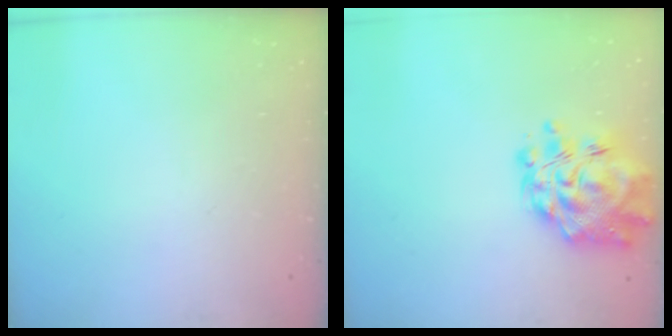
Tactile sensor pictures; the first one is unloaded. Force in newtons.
{"total": 12.9, "press": 12.3, "slide": 3.9}